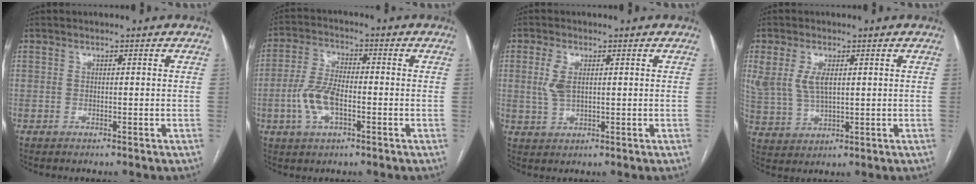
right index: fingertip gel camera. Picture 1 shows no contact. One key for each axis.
{"total": 7.6, "fx": -2.2, "fy": 3.2, "fz": 6.5, "tx": -0.147, "ty": 0.006, "tz": -0.042}
{"total": 3.7, "fx": 1.0, "fy": 1.6, "fz": 3.1, "tx": -0.079, "ty": 0.004, "tz": 0.024}
{"total": 7.5, "fx": 2.2, "fy": 3.9, "fz": 5.9, "tx": -0.140, "ty": 0.008, "tz": 0.053}